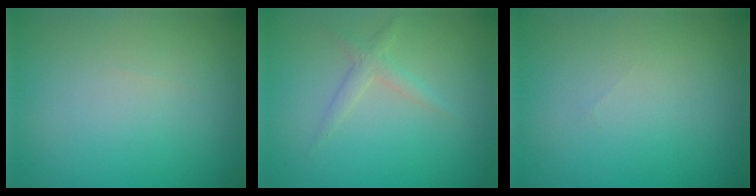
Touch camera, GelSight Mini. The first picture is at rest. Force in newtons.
{"total": 1.5, "press": 1.5, "slide": 0.0}
{"total": 0.0}